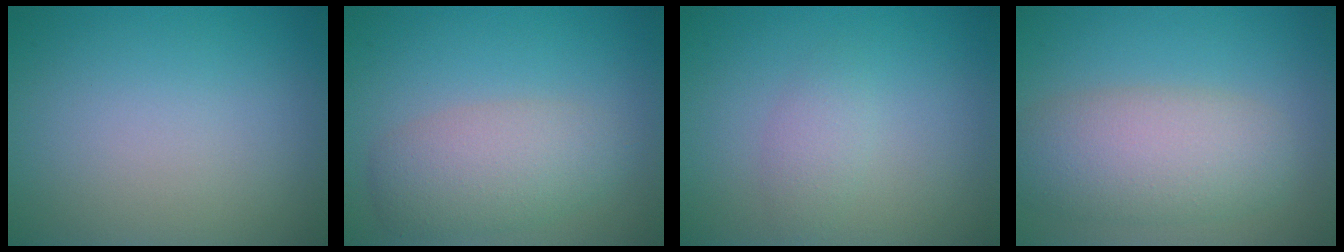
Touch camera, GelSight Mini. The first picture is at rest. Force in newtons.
{"total": 4.3, "press": 4.3, "slide": 0.1}
{"total": 1.5, "press": 1.5, "slide": 0.1}
{"total": 5.9, "press": 5.9, "slide": 0.6}